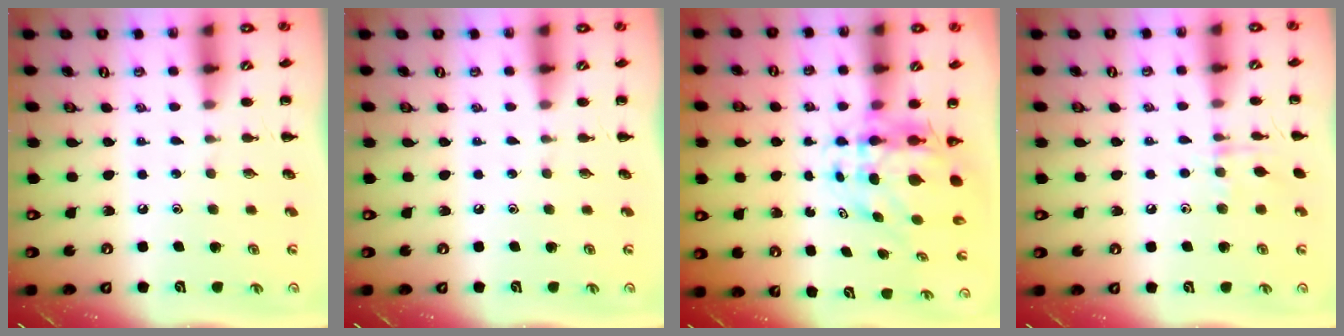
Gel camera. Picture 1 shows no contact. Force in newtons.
{"total": 0.0}
{"total": 8.0, "press": 7.8, "slide": 2.1}
{"total": 6.4, "press": 6.4, "slide": 0.9}